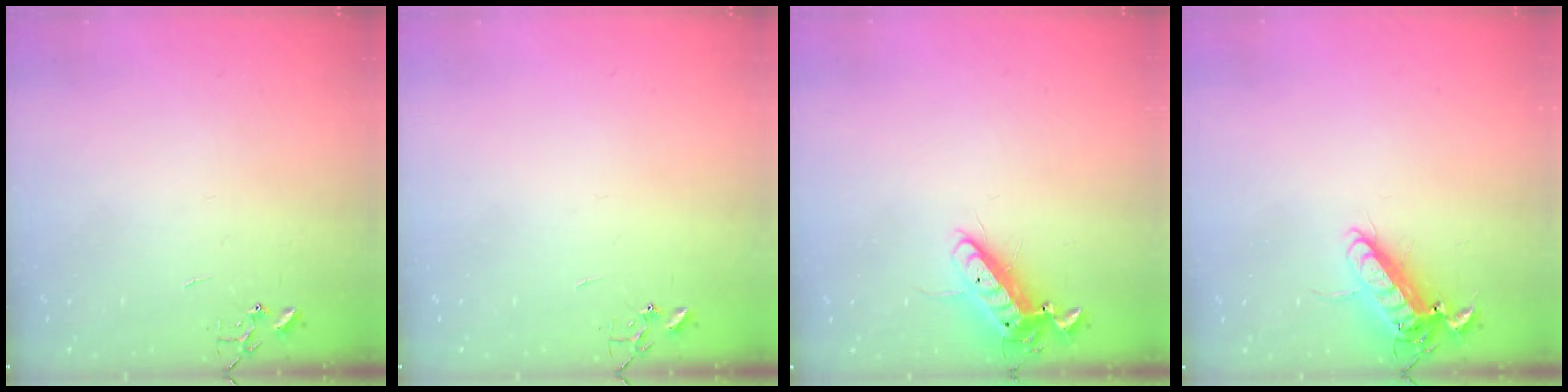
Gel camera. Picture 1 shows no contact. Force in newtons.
{"total": 0.0}
{"total": 12.2, "press": 12.0, "slide": 2.3}
{"total": 13.2, "press": 13.0, "slide": 2.1}